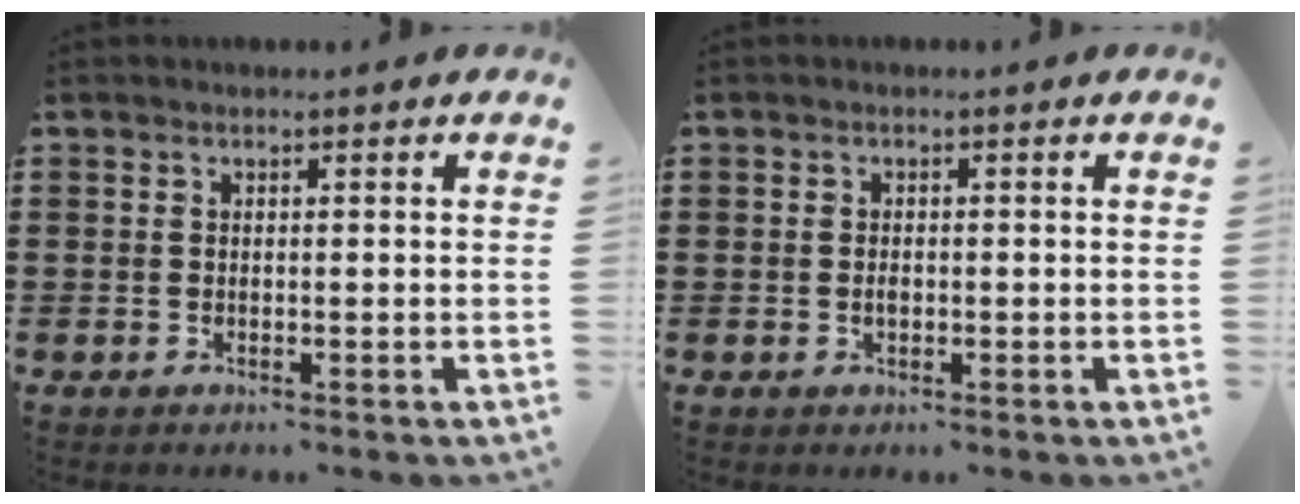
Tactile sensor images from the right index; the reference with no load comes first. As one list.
[{"total": 1.3, "force": [-0.2, 0.7, 1.1], "torque": [-0.023, -0.001, -0.003]}]